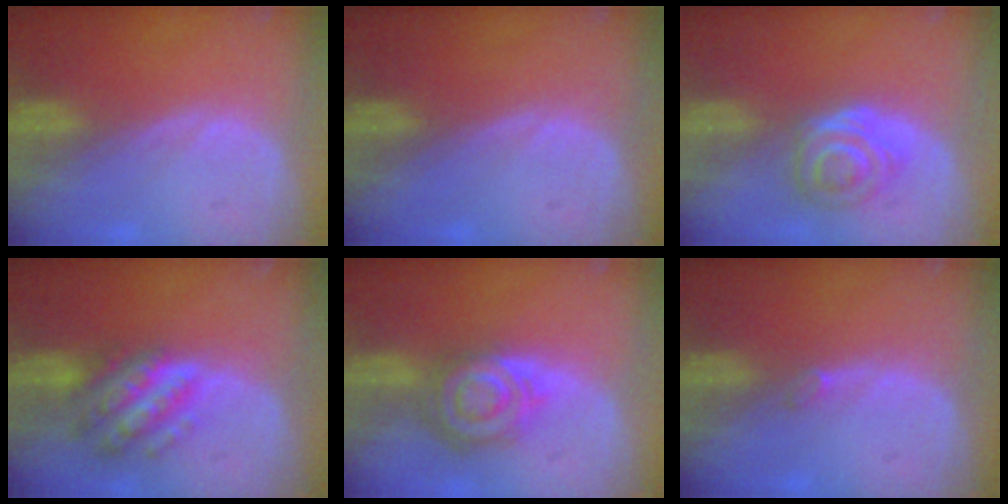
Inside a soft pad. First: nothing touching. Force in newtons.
{"total": 0.0}
{"total": 6.2, "press": 5.2, "slide": 3.3}
{"total": 7.7, "press": 7.7, "slide": 0.4}
{"total": 8.1, "press": 7.1, "slide": 4.0}
{"total": 0.8, "press": 0.8, "slide": 0.2}